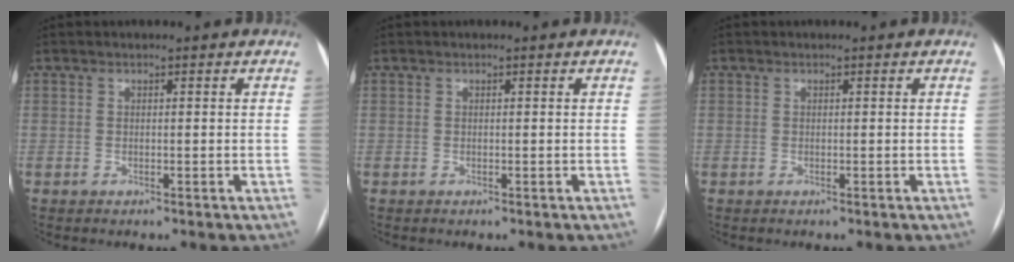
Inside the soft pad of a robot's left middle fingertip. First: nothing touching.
{"total": 0.0}
{"total": 0.0}